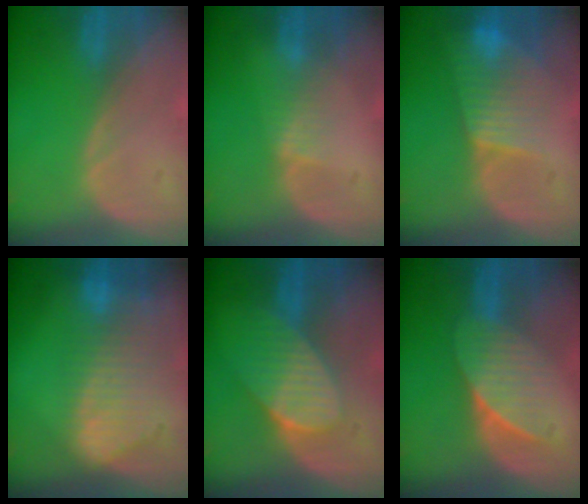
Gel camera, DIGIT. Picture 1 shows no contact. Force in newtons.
{"total": 1.6, "press": 1.6, "slide": 0.3}
{"total": 8.0, "press": 6.9, "slide": 4.1}
{"total": 9.7, "press": 8.4, "slide": 5.0}
{"total": 7.5, "press": 6.7, "slide": 3.3}
{"total": 7.5, "press": 6.6, "slide": 3.5}